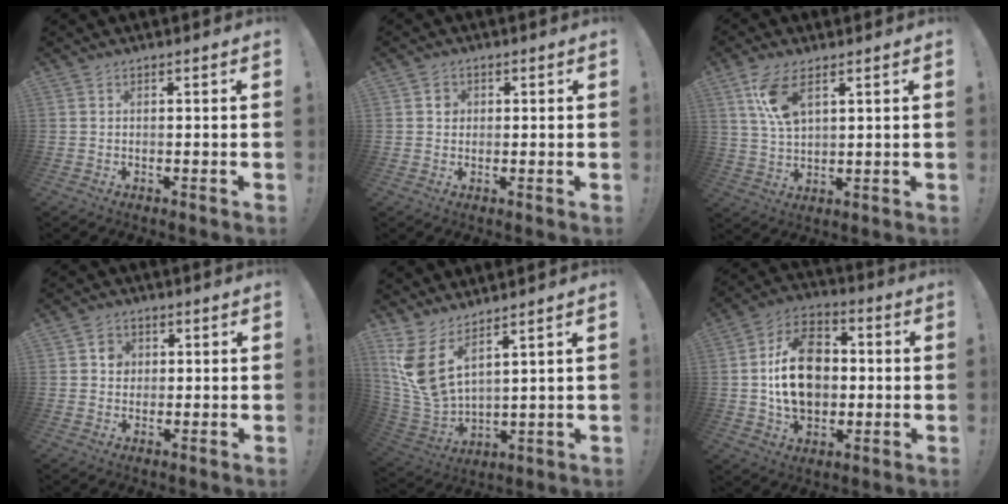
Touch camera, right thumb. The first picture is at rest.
{"total": 2.5, "force": [0.4, 2.4, 0.6], "torque": [0.005, -0.002, 0.003]}
{"total": 9.6, "force": [4.9, 4.5, 6.9], "torque": [-0.127, -0.018, 0.091]}
{"total": 4.3, "force": [0.6, 4.0, 1.4], "torque": [-0.015, 0.003, 0.010]}
{"total": 11.3, "force": [6.8, 4.8, 7.6], "torque": [-0.177, -0.065, 0.125]}
{"total": 17.5, "force": [0.6, 13.1, 11.6], "torque": [-0.180, 0.012, 0.014]}